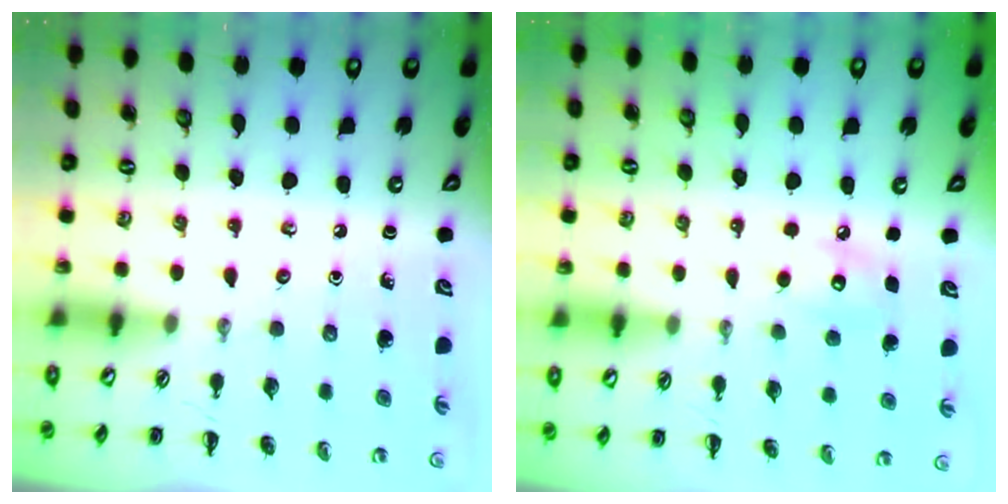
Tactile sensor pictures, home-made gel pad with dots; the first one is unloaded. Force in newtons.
{"total": 6.2, "press": 6.0, "slide": 1.3}